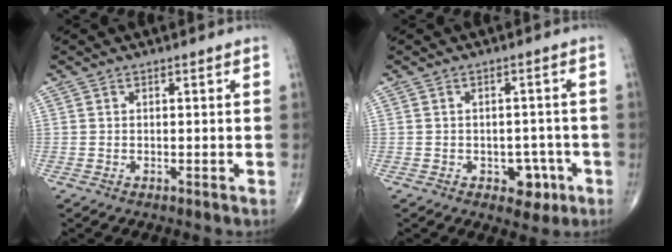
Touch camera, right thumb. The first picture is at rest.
{"total": 4.8, "force": [-2.1, 3.3, 2.8], "torque": [-0.006, 0.014, -0.024]}